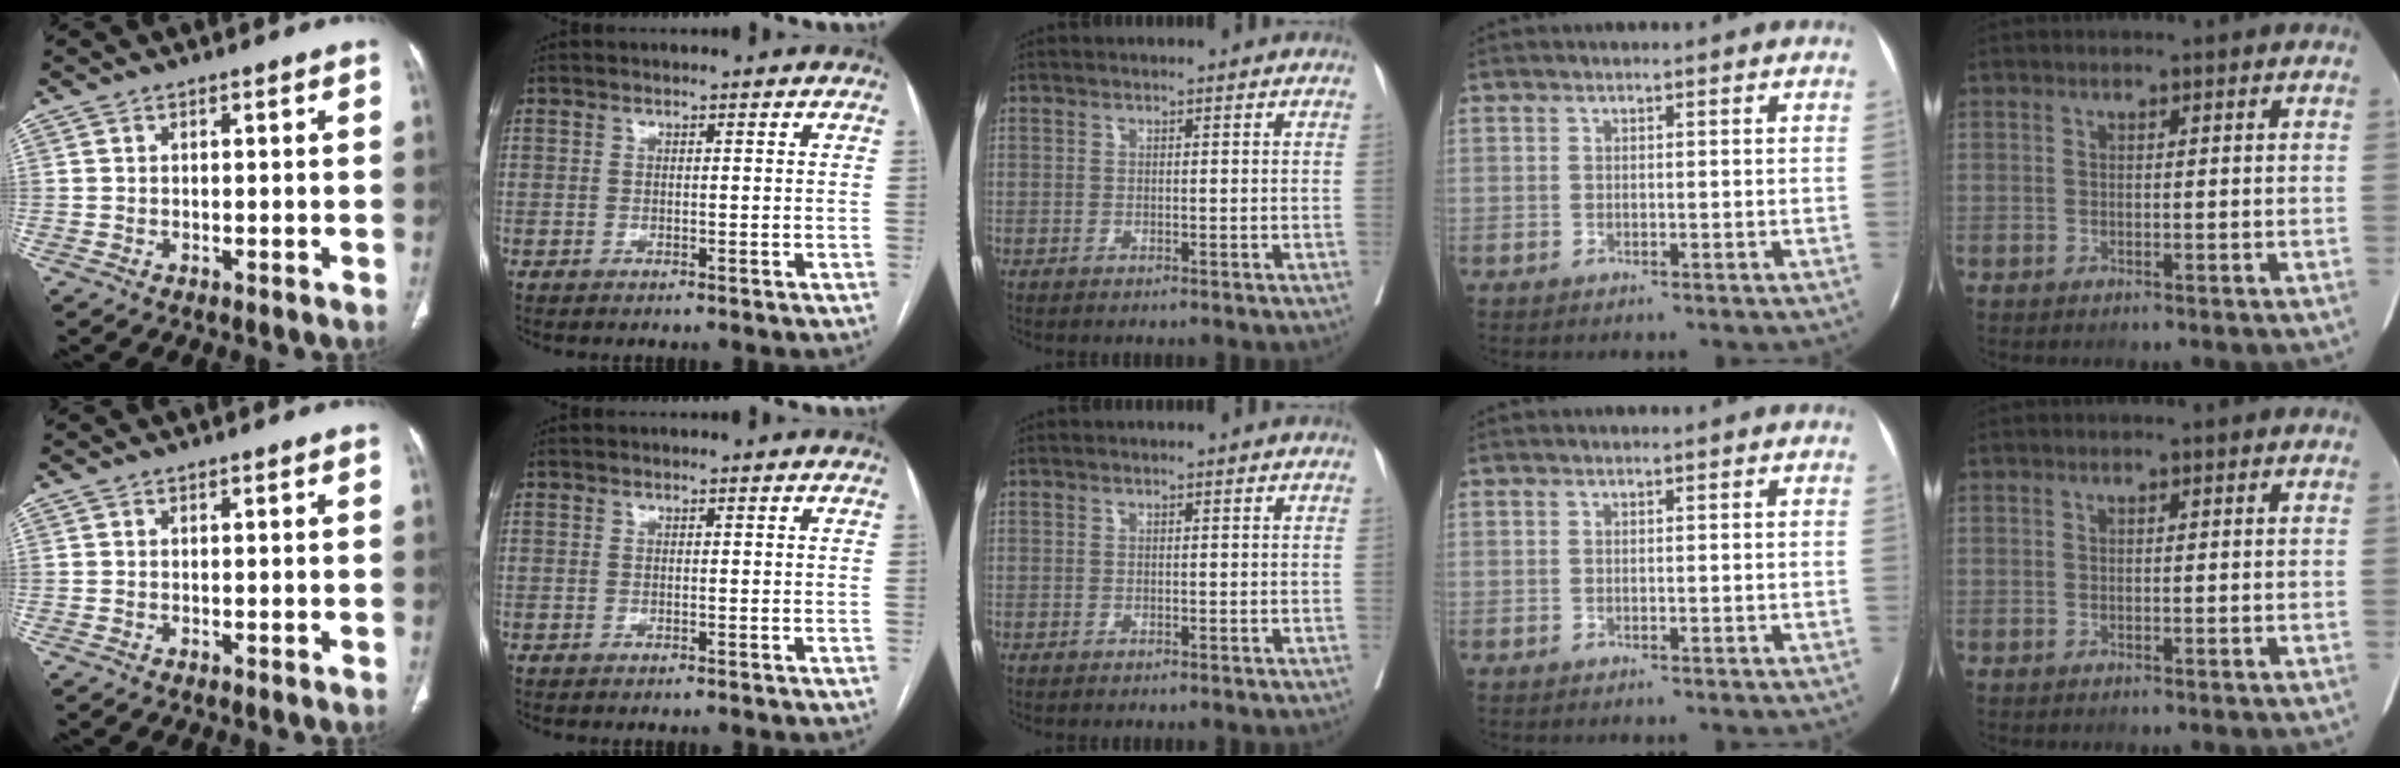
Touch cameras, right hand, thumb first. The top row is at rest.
{}